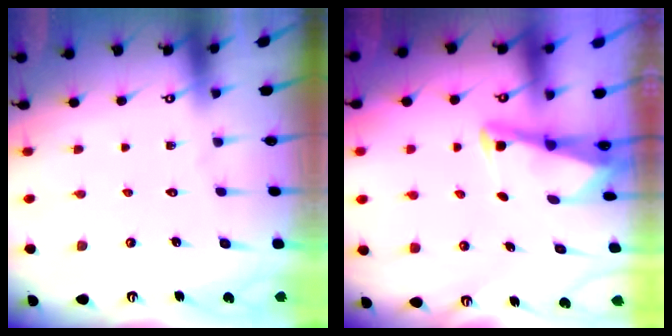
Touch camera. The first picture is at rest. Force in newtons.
{"total": 3.0, "press": 2.9, "slide": 0.6}